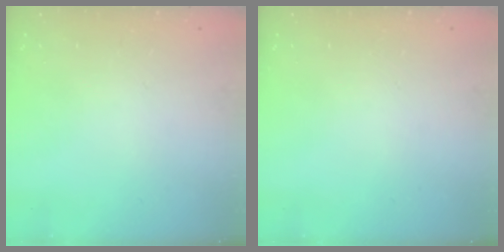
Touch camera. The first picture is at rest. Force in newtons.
{"total": 0.0}